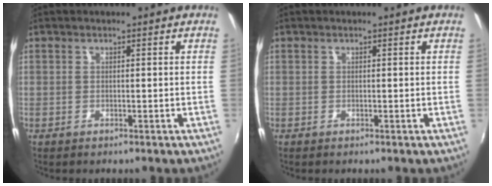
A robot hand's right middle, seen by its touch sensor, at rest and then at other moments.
{"total": 0.0}